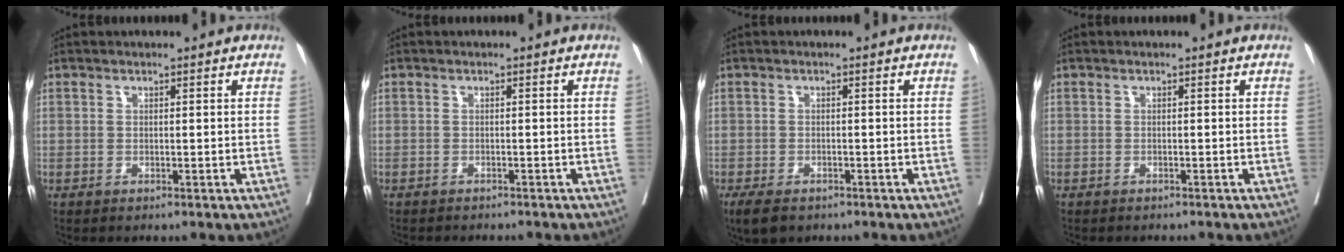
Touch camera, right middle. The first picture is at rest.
{"total": 4.9, "force": [-4.5, 1.0, 1.8], "torque": [-0.022, -0.004, -0.058]}
{"total": 4.1, "force": [-2.9, 1.8, 2.2], "torque": [-0.039, -0.008, -0.044]}
{"total": 2.5, "force": [-2.3, 0.5, 0.8], "torque": [-0.014, -0.004, -0.028]}